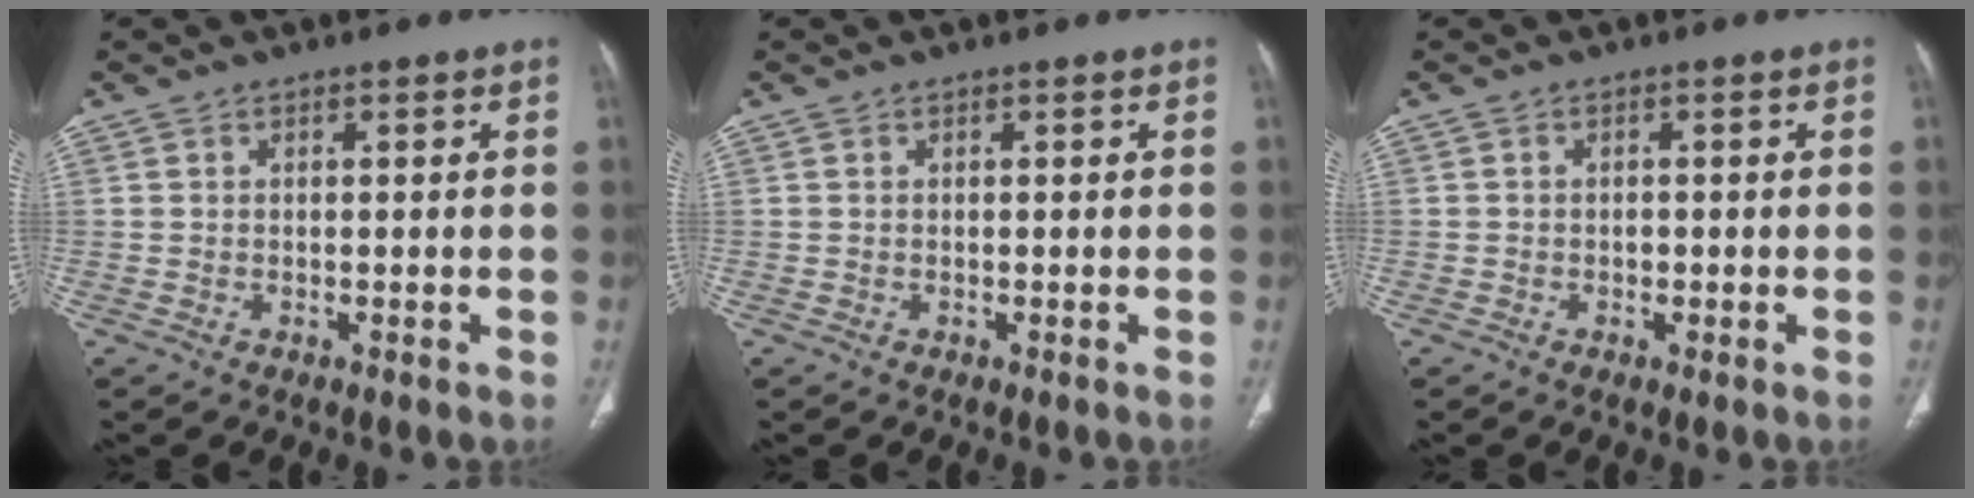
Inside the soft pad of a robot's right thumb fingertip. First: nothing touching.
{"total": 0.0}
{"total": 1.1, "force": [-0.3, 0.8, 0.7], "torque": [-0.006, 0.001, -0.006]}